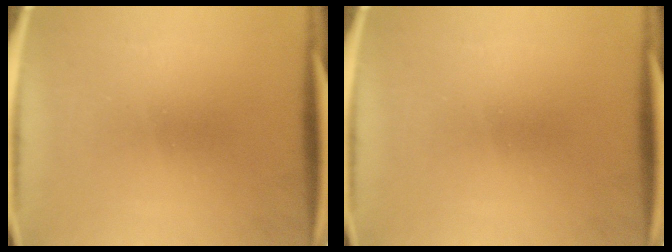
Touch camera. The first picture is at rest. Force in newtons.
{"total": 0.0}